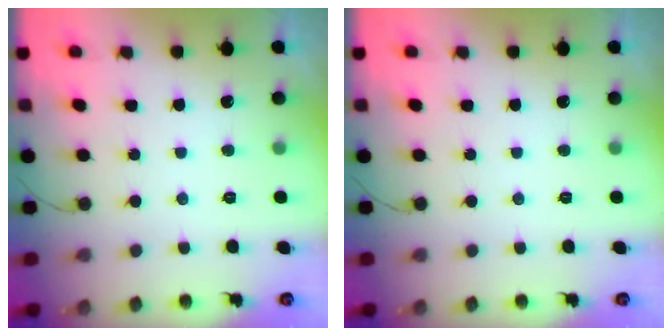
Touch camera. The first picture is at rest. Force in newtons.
{"total": 0.0}